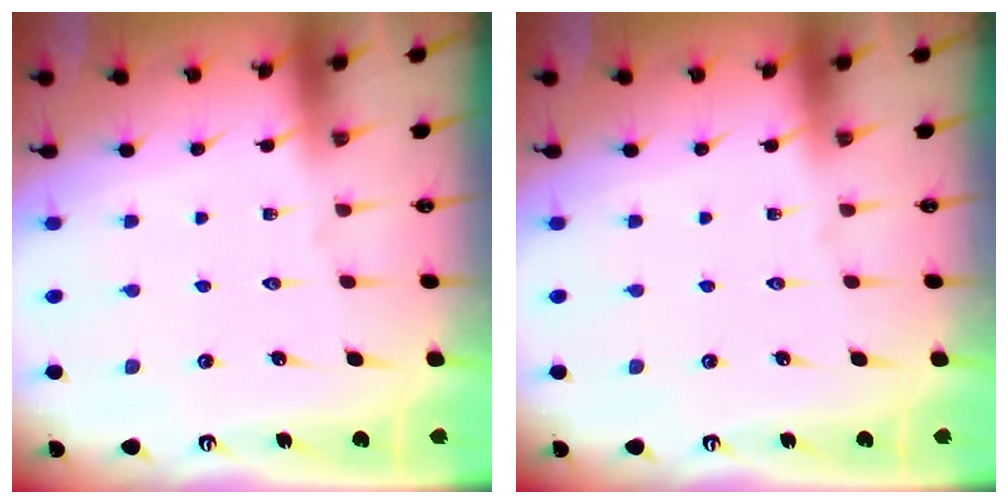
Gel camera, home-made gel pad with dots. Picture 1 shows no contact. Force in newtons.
{"total": 0.0}